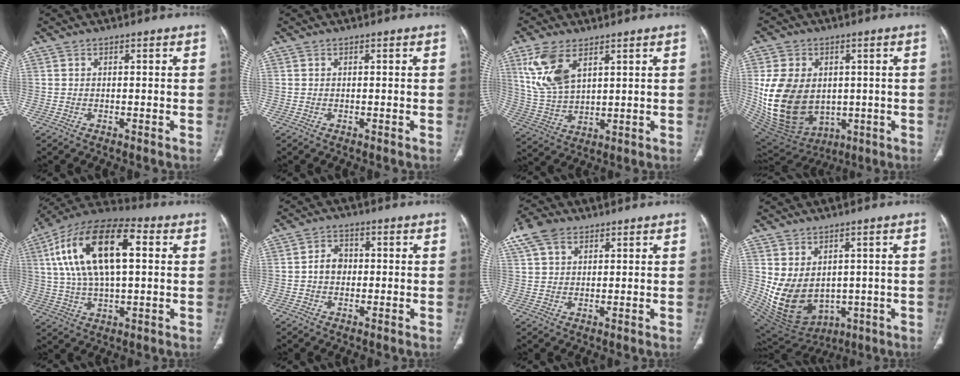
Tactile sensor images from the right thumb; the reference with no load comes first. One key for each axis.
{"total": 0.0}
{"total": 11.1, "fx": 5.3, "fy": 5.8, "fz": 7.8, "tx": -0.162, "ty": -0.015, "tz": 0.117}
{"total": 19.9, "fx": 0.2, "fy": 14.8, "fz": 13.3, "tx": -0.230, "ty": -0.015, "tz": 0.040}
{"total": 21.8, "fx": 5.0, "fy": 10.2, "fz": 18.6, "tx": -0.337, "ty": 0.020, "tz": 0.080}
{"total": 3.9, "fx": -0.1, "fy": 3.2, "fz": 2.3, "tx": -0.026, "ty": 0.010, "tz": -0.007}
{"total": 8.7, "fx": 5.0, "fy": 5.5, "fz": 4.6, "tx": -0.090, "ty": 0.013, "tz": 0.101}
{"total": 13.2, "fx": 0.1, "fy": 9.9, "fz": 8.7, "tx": -0.141, "ty": -0.013, "tz": 0.047}